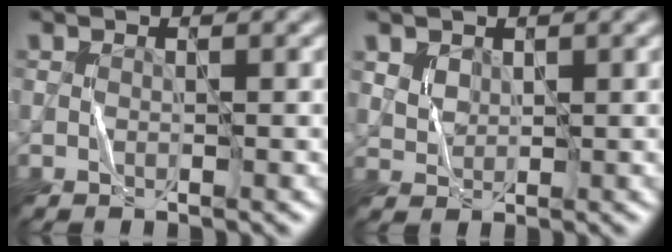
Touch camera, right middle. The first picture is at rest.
{"total": 2.1, "force": [1.2, 1.6, 0.8], "torque": [-0.024, -0.011, 0.041]}